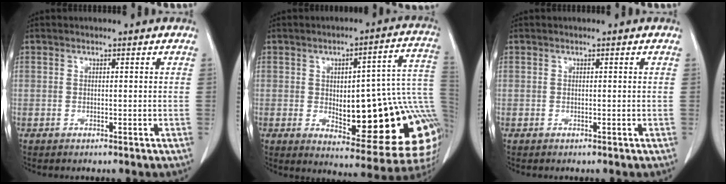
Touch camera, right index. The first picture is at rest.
{"total": 23.7, "force": [-2.5, 6.8, 22.5], "torque": [-0.201, 0.025, -0.012]}
{"total": 0.0}